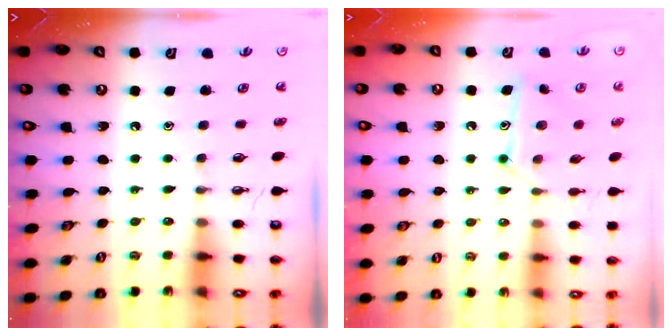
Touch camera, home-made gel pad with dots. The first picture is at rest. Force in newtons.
{"total": 10.6, "press": 10.6, "slide": 0.0}